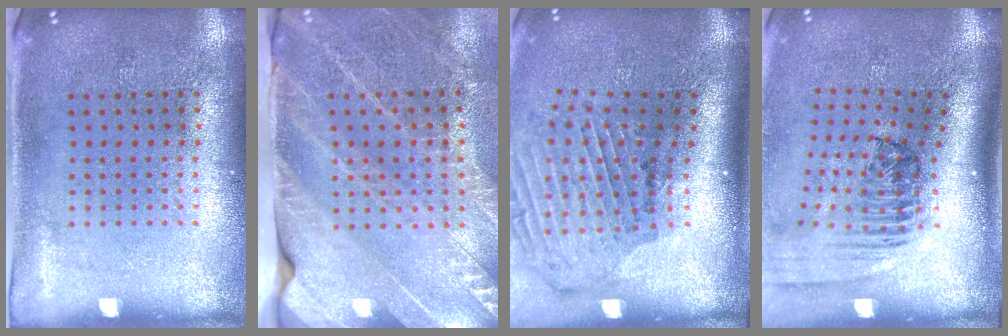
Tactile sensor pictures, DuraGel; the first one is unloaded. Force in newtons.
{"total": 3.1, "press": 2.8, "slide": 1.2}
{"total": 2.0, "press": 1.7, "slide": 1.1}
{"total": 2.5, "press": 1.7, "slide": 1.8}